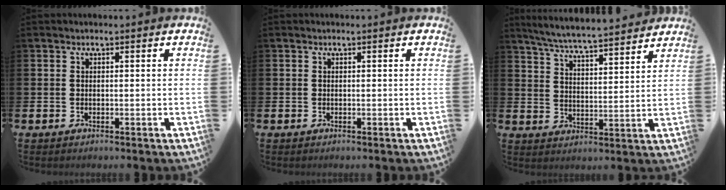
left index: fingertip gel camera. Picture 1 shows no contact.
{"total": 0.0}
{"total": 6.4, "force": [6.2, -0.1, 1.6], "torque": [-0.057, -0.043, 0.109]}